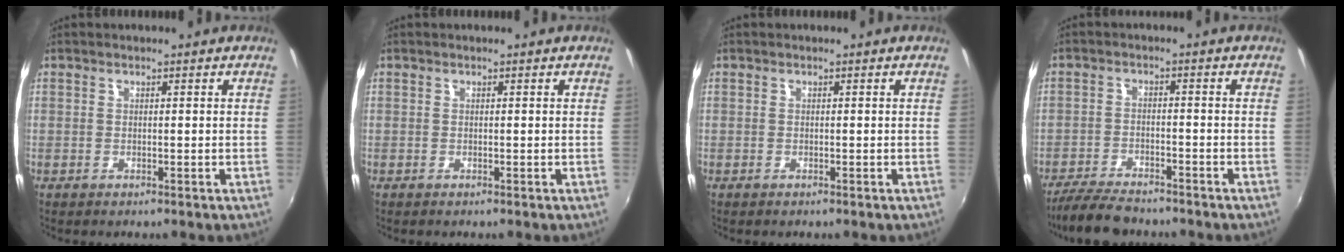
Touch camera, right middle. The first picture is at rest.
{"total": 0.0}
{"total": 0.0}
{"total": 8.4, "force": [-7.5, 2.0, 3.4], "torque": [-0.094, -0.020, -0.129]}